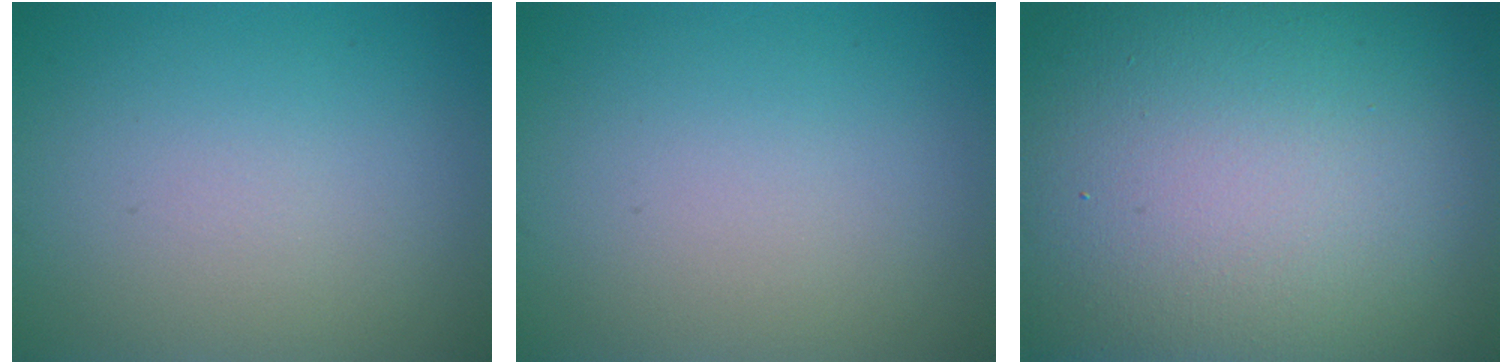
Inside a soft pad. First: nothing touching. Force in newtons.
{"total": 0.0}
{"total": 23.0, "press": 23.0, "slide": 1.3}